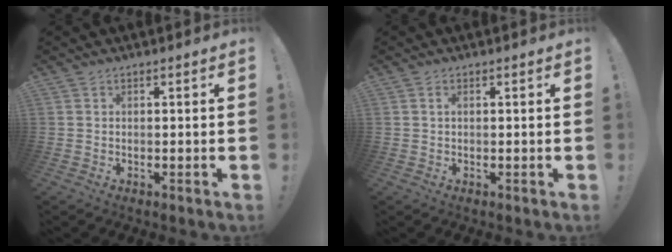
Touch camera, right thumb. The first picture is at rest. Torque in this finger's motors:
{"motor_torque": [-0.20, -0.23, -0.37, 0.29, 0.00]}